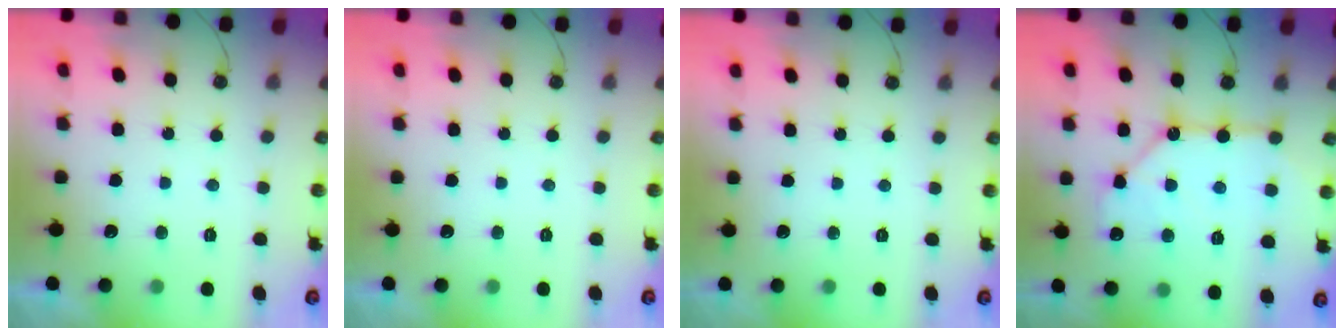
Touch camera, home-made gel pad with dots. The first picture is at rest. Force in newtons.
{"total": 0.0}
{"total": 0.0}
{"total": 11.4, "press": 11.4, "slide": 0.9}